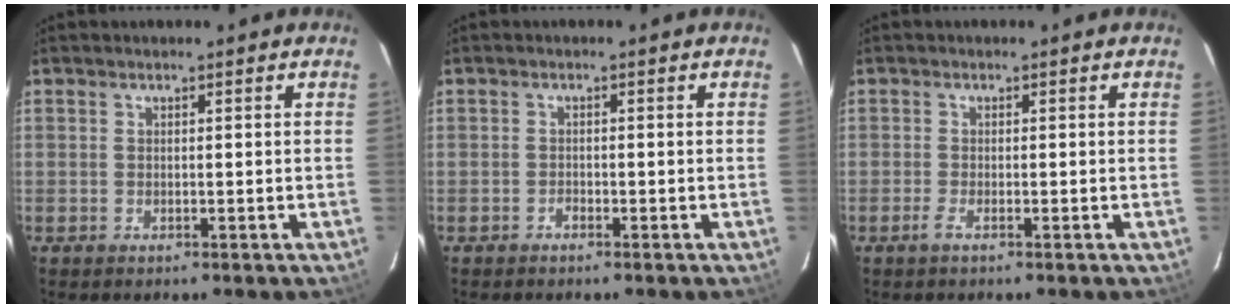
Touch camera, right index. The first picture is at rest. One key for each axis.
{"total": 0.7, "fx": -0.6, "fy": 0.3, "fz": 0.1, "tx": -0.001, "ty": 0.003, "tz": -0.013}
{"total": 1.7, "fx": -1.1, "fy": 0.1, "fz": 1.4, "tx": -0.029, "ty": -0.004, "tz": -0.022}